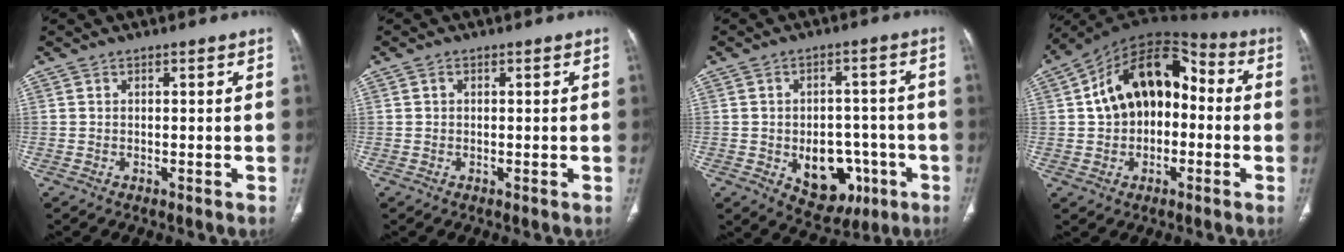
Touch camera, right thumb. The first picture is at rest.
{"total": 0.7, "force": [0.1, 0.6, 0.4], "torque": [-0.003, 0.002, 0.002]}
{"total": 12.0, "force": [-3.9, 8.3, 7.8], "torque": [-0.065, 0.026, -0.036]}
{"total": 17.2, "force": [0.7, 11.6, 12.7], "torque": [-0.166, 0.051, 0.000]}